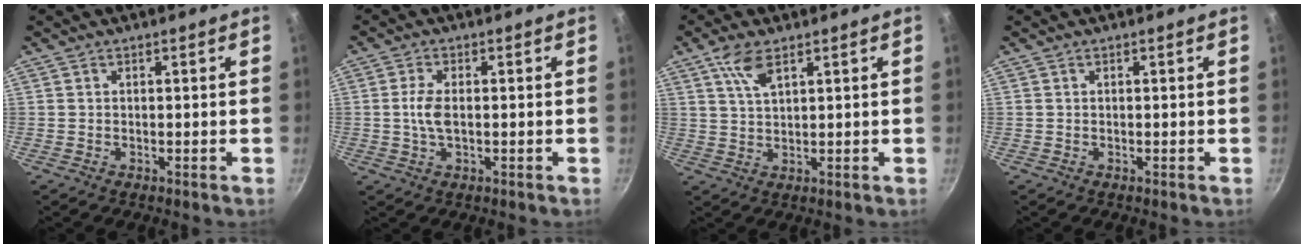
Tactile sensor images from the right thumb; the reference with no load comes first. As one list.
[{"total": 4.1, "force": [0.0, 2.2, 3.5], "torque": [-0.072, 0.005, -0.002]}, {"total": 5.4, "force": [2.8, 2.2, 4.0], "torque": [-0.076, -0.008, 0.060]}, {"total": 0.0}]